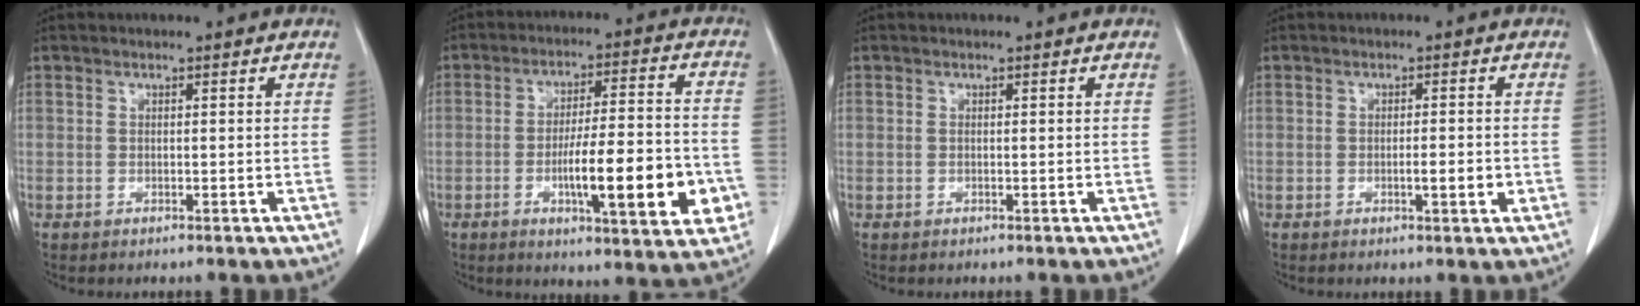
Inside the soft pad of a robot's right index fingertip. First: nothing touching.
{"total": 15.9, "force": [-4.6, 2.7, 15.0], "torque": [-0.213, 0.002, -0.064]}
{"total": 0.0}
{"total": 2.8, "force": [-0.6, 0.5, 2.7], "torque": [-0.046, -0.002, -0.008]}